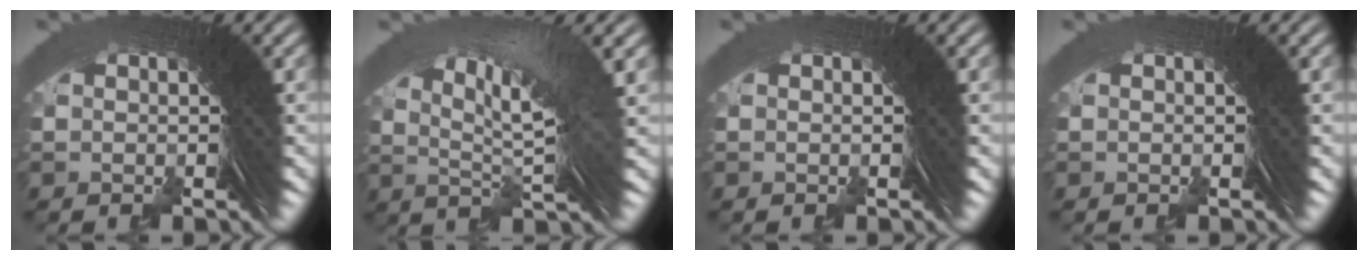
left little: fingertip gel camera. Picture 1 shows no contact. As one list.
[{"total": 5.6, "force": [2.2, 0.6, 5.1], "torque": [-0.069, 0.015, 0.035]}, {"total": 0.0}, {"total": 0.0}]